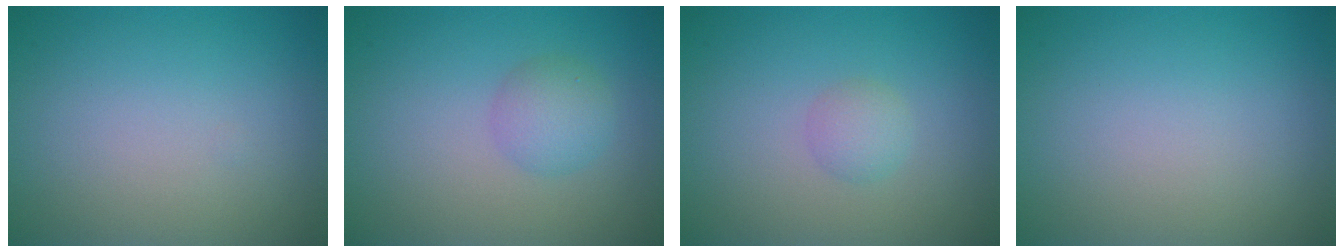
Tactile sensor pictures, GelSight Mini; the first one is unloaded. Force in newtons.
{"total": 2.4, "press": 2.4, "slide": 0.1}
{"total": 1.5, "press": 1.5, "slide": 0.1}
{"total": 0.0}